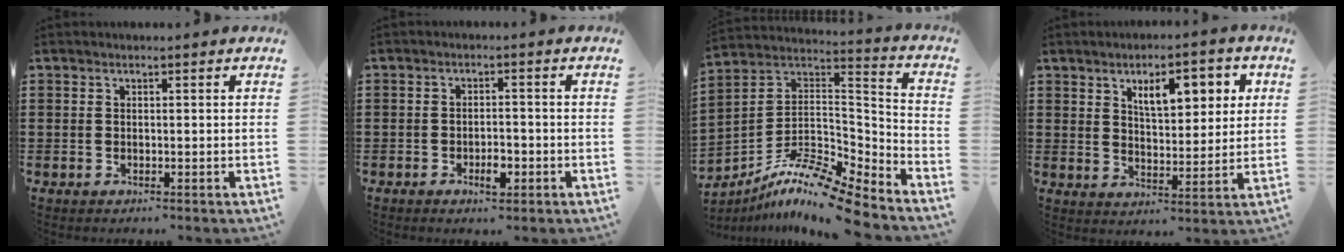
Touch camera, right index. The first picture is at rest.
{"total": 3.3, "force": [-1.6, 1.3, 2.6], "torque": [-0.044, 0.002, -0.029]}
{"total": 11.2, "force": [-9.3, 1.5, 6.1], "torque": [-0.115, 0.010, -0.187]}
{"total": 7.6, "force": [3.5, 3.2, 6.0], "torque": [-0.087, -0.004, 0.050]}